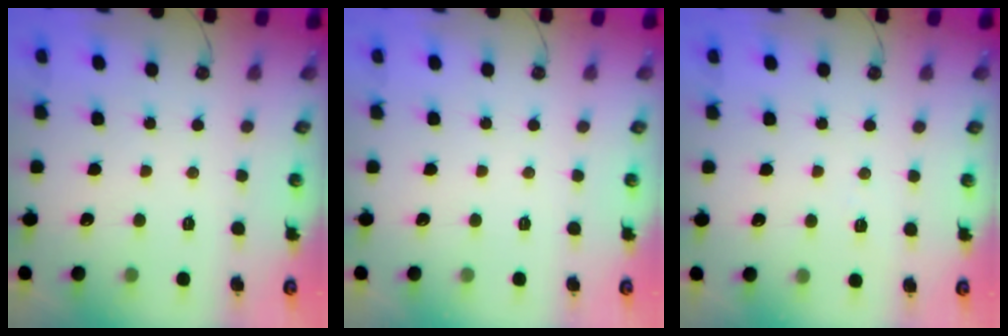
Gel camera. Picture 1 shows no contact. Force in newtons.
{"total": 0.0}
{"total": 2.3, "press": 1.3, "slide": 1.9}